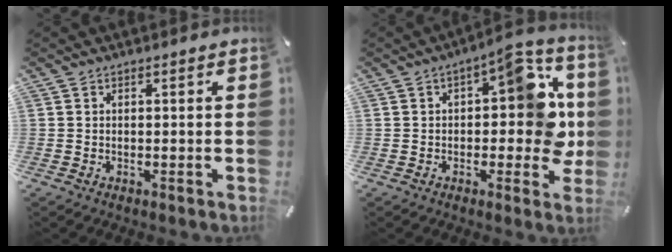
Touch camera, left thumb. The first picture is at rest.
{"total": 14.9, "force": [1.6, 7.3, 13.0], "torque": [-0.139, -0.014, 0.020]}